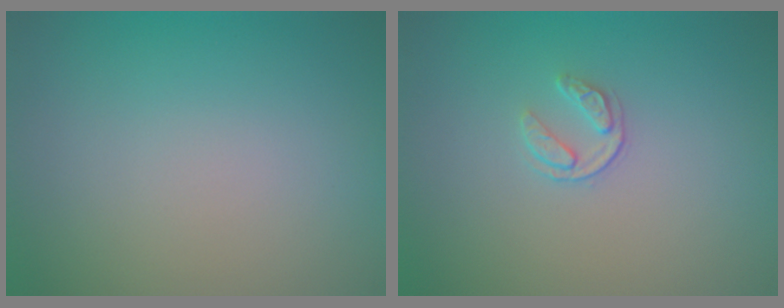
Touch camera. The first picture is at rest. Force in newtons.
{"total": 1.6, "press": 1.0, "slide": 1.2}